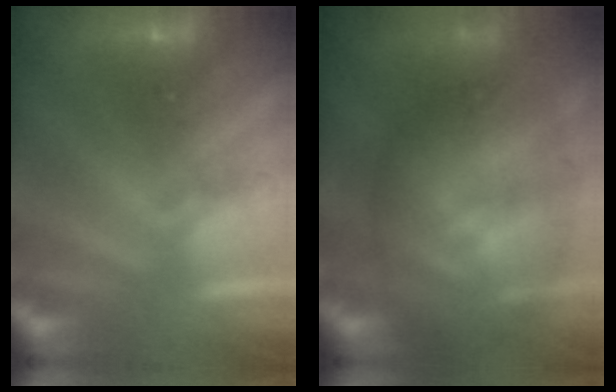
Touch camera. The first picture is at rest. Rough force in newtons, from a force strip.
{"total": 7.5}